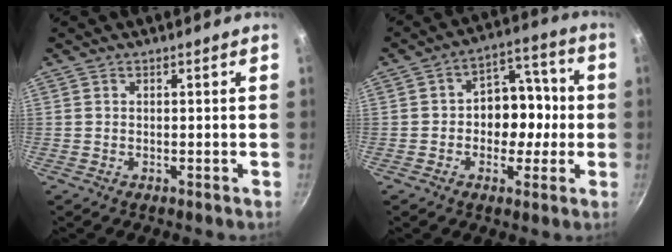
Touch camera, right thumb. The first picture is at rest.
{"total": 11.0, "force": [-1.0, 8.4, 7.0], "torque": [-0.031, 0.032, -0.026]}